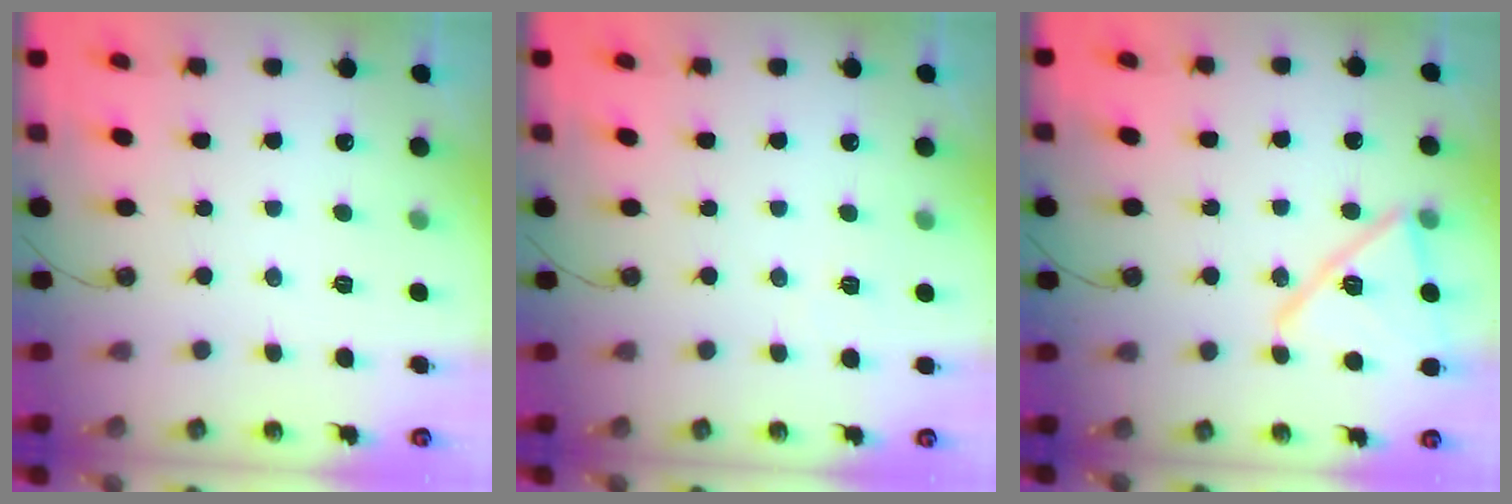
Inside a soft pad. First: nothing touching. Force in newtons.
{"total": 1.9, "press": 1.9, "slide": 0.4}
{"total": 15.4, "press": 15.4, "slide": 0.5}